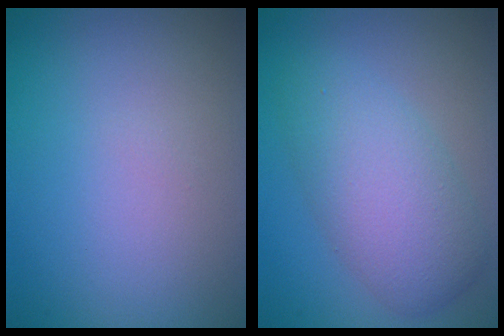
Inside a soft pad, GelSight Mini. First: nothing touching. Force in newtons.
{"total": 5.6, "press": 5.6, "slide": 0.2}